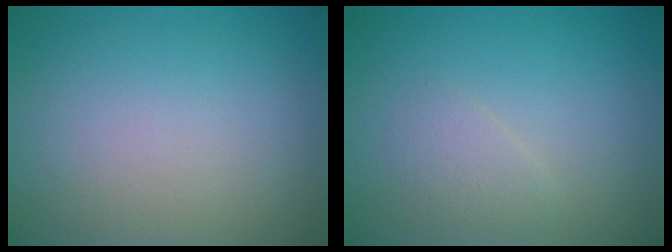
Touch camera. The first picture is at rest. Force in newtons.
{"total": 1.4, "press": 1.4, "slide": 0.0}